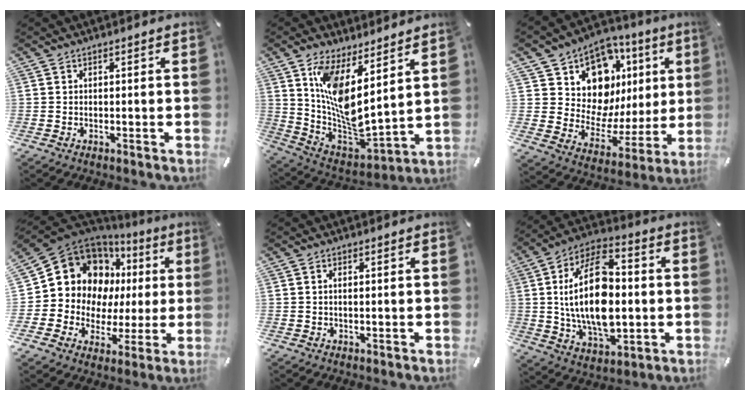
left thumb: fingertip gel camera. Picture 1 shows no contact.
{"total": 12.1, "force": [7.0, 4.2, 8.9], "torque": [-0.190, -0.072, 0.129]}
{"total": 12.9, "force": [7.1, 9.9, 4.4], "torque": [-0.060, -0.081, 0.132]}
{"total": 14.3, "force": [6.4, 11.3, 6.0], "torque": [-0.104, -0.061, 0.123]}
{"total": 0.9, "force": [0.1, 0.1, 0.8], "torque": [-0.015, -0.001, 0.002]}
{"total": 22.2, "force": [0.3, 13.1, 18.0], "torque": [-0.363, -0.005, -0.001]}